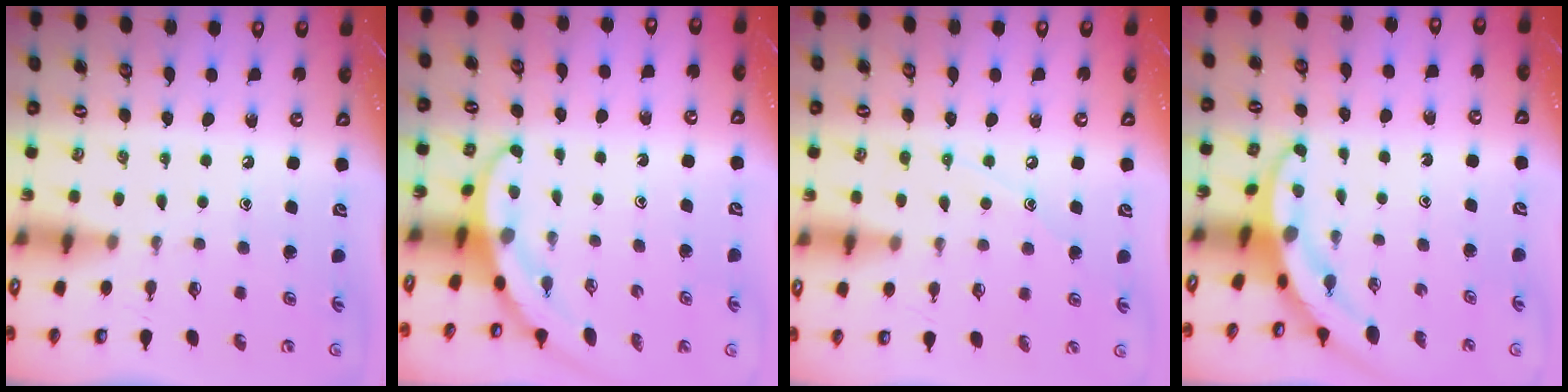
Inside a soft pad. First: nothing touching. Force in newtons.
{"total": 3.2, "press": 3.2, "slide": 0.2}
{"total": 6.9, "press": 6.9, "slide": 0.5}
{"total": 3.3, "press": 3.3, "slide": 0.3}